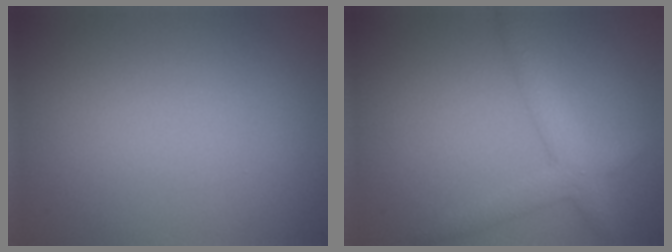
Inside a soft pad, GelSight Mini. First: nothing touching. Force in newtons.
{"total": 3.2, "press": 3.2, "slide": 0.1}